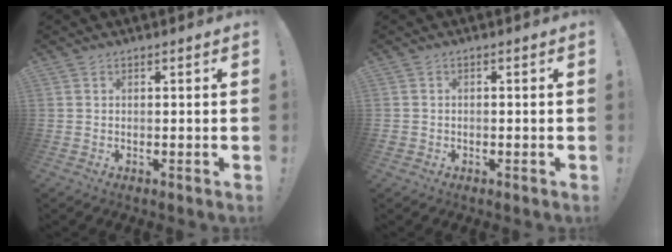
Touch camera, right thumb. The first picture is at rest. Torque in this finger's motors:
{"motor_torque": [-0.12, 0.09, 0.13, -0.03, -0.02]}